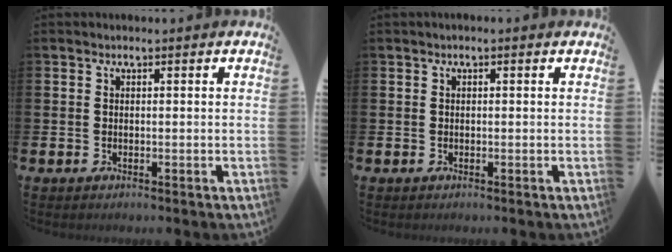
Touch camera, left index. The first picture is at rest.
{"total": 0.0}